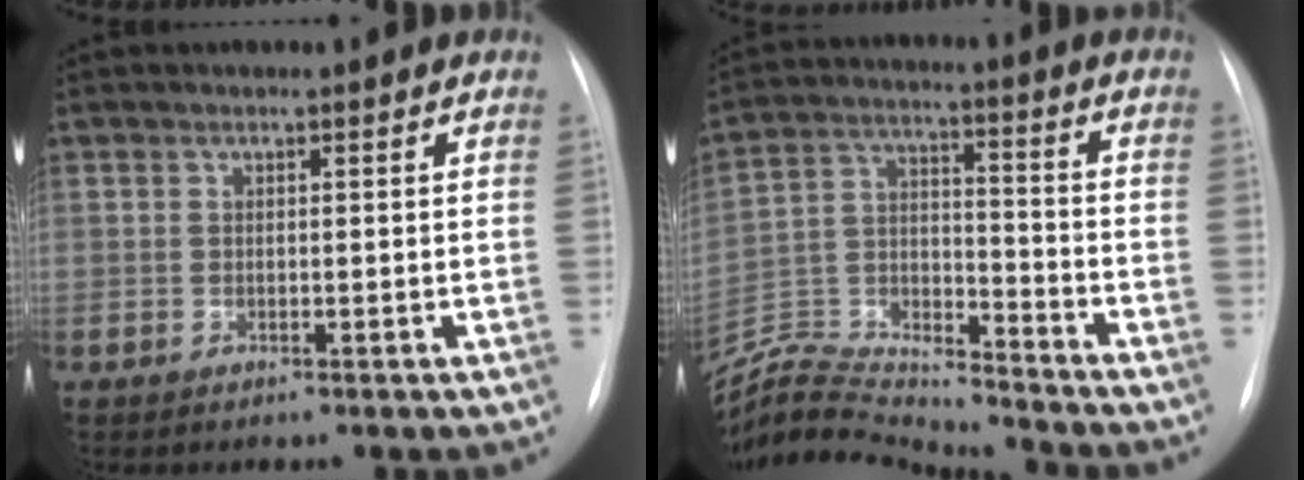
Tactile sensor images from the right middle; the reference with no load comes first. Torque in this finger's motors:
{"motor_torque": [-0.30, -0.32, -0.03, 0.00]}